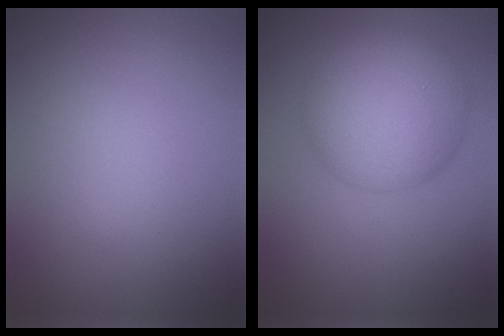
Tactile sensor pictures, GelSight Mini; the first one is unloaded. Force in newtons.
{"total": 8.1, "press": 8.1, "slide": 0.2}